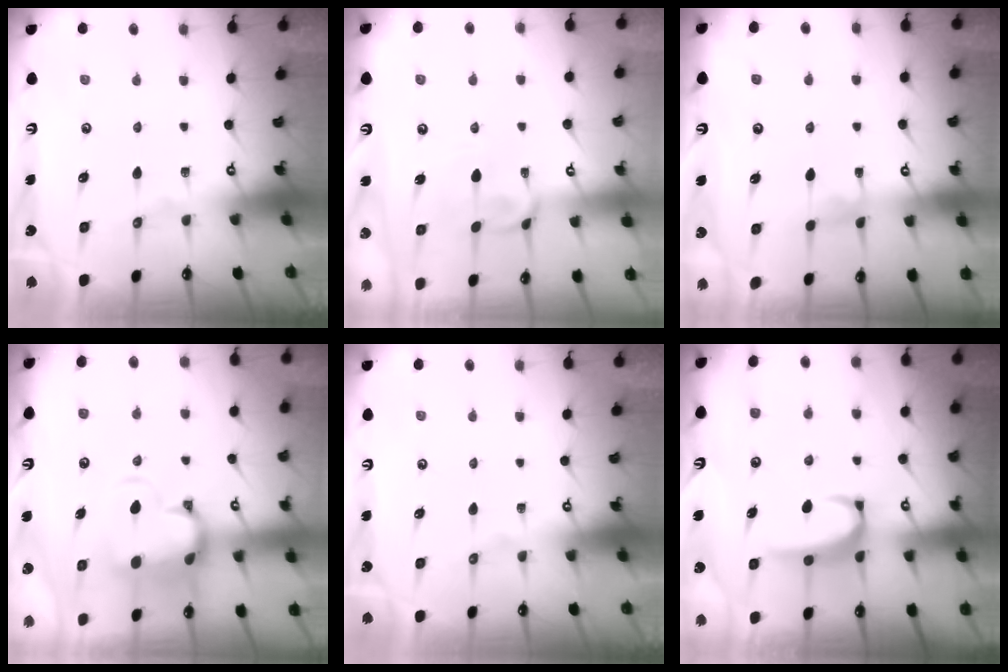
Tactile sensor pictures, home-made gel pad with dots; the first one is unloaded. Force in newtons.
{"total": 2.3, "press": 2.2, "slide": 0.6}
{"total": 3.4, "press": 3.4, "slide": 0.2}
{"total": 5.4, "press": 5.2, "slide": 1.5}
{"total": 0.0}
{"total": 3.1, "press": 3.1, "slide": 0.5}